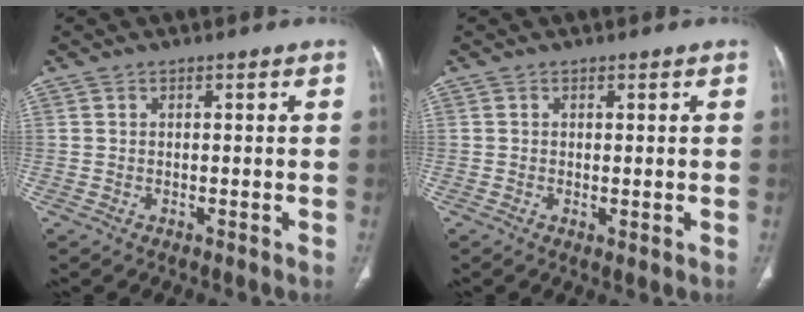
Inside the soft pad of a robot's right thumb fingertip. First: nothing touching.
{"total": 0.9, "force": [-0.1, 0.3, 0.9], "torque": [-0.021, -0.007, 0.001]}